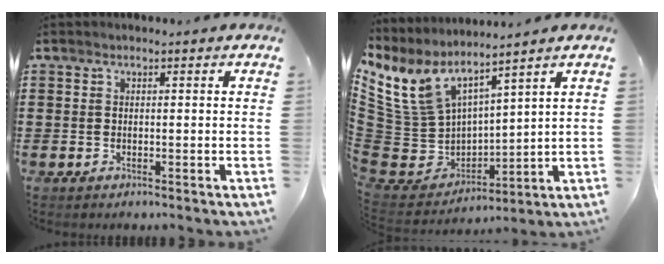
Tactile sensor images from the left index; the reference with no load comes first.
{"total": 9.6, "force": [6.0, 5.5, 5.1], "torque": [-0.158, -0.045, 0.113]}